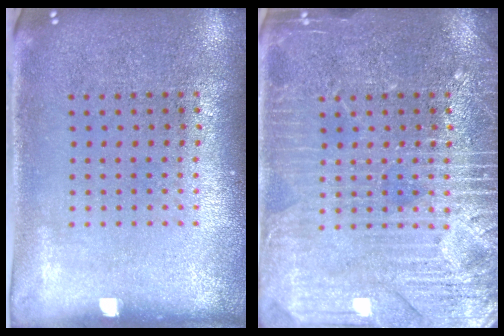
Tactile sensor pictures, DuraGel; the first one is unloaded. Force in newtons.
{"total": 5.4, "press": 5.4, "slide": 0.7}